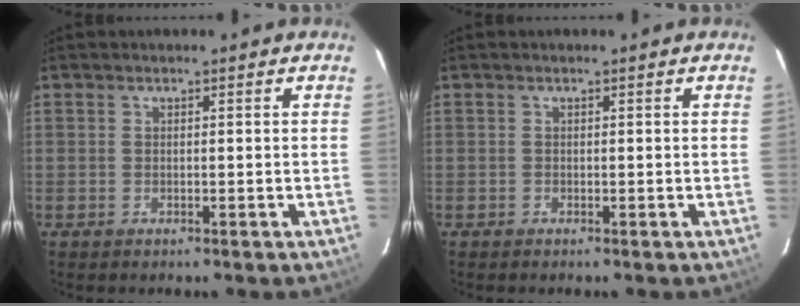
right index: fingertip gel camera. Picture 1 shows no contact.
{"total": 0.0}